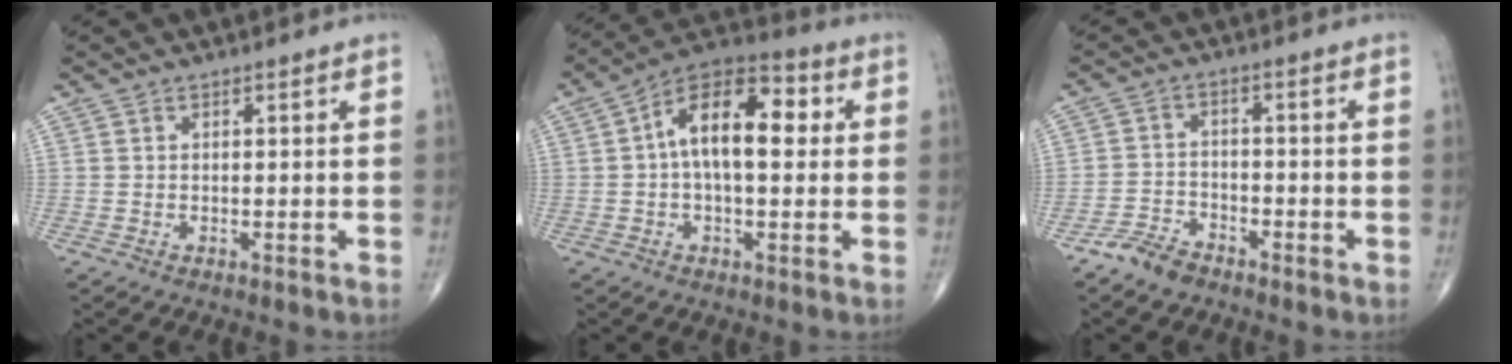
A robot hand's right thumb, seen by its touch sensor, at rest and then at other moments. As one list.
[{"total": 14.1, "force": [1.9, 7.2, 12.0], "torque": [-0.184, 0.037, 0.020]}, {"total": 4.6, "force": [-3.8, 2.2, 1.6], "torque": [-0.029, 0.015, -0.076]}]